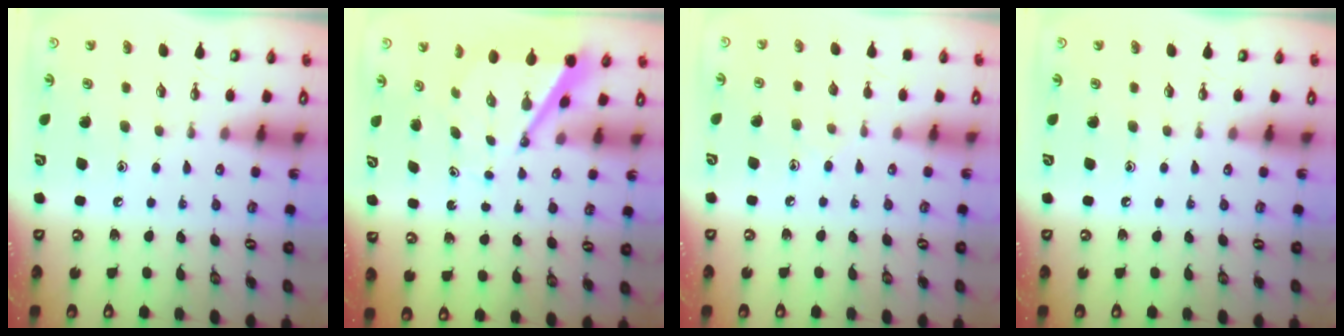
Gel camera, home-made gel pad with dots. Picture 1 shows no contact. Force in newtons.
{"total": 5.1, "press": 5.0, "slide": 0.4}
{"total": 6.0, "press": 5.9, "slide": 0.7}
{"total": 0.0}